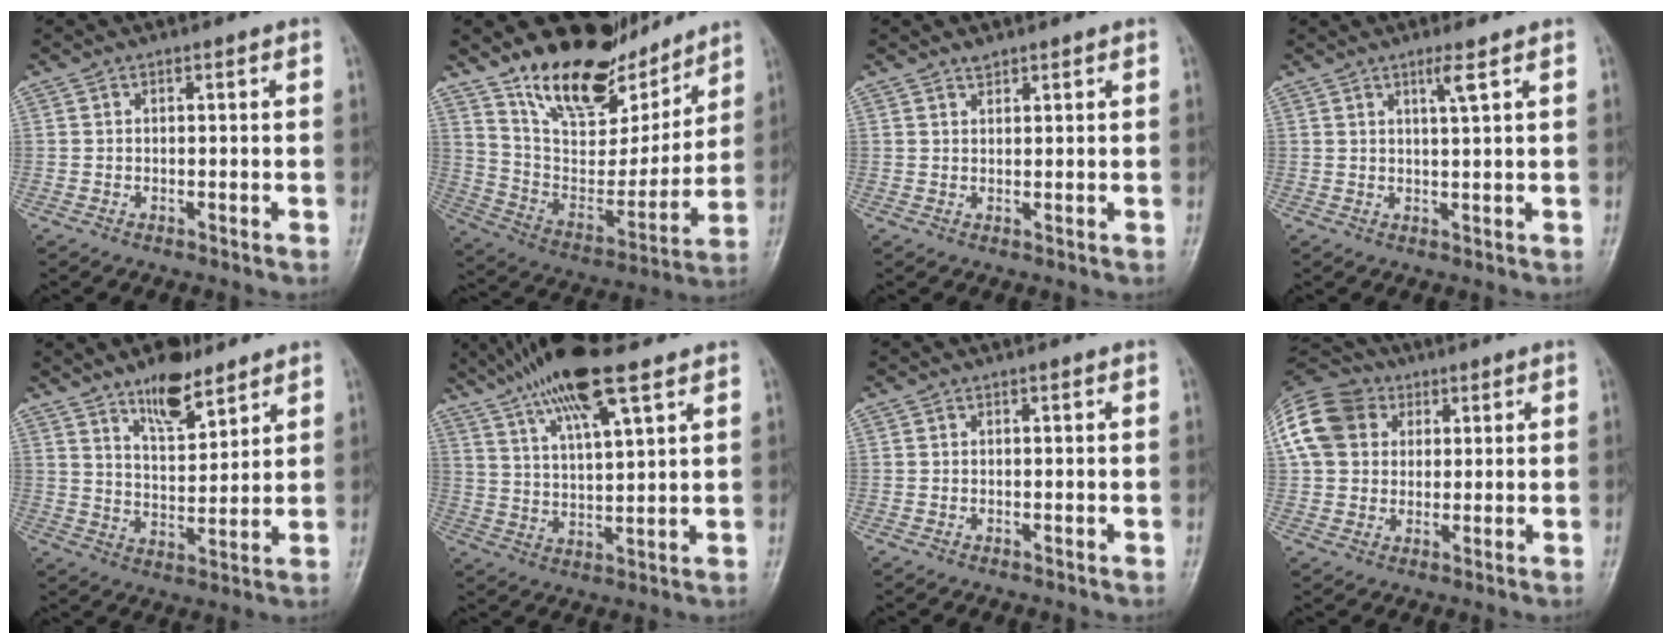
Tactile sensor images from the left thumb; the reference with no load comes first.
{"total": 20.1, "force": [15.8, 8.4, 9.0], "torque": [-0.090, -0.095, 0.277]}
{"total": 1.4, "force": [1.2, 0.5, 0.3], "torque": [0.000, -0.010, 0.021]}
{"total": 2.7, "force": [1.6, -0.3, 2.2], "torque": [-0.044, -0.012, 0.033]}
{"total": 10.1, "force": [7.1, 3.7, 6.1], "torque": [-0.077, -0.051, 0.122]}
{"total": 14.9, "force": [9.8, 3.2, 10.7], "torque": [-0.193, -0.024, 0.182]}
{"total": 0.0}
{"total": 18.3, "force": [5.8, 14.6, 9.4], "torque": [-0.218, 0.042, 0.103]}